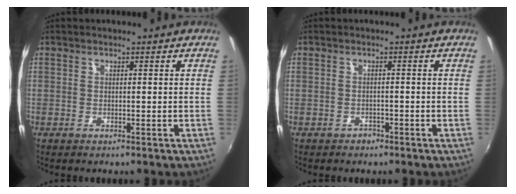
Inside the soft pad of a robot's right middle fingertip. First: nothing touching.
{"total": 1.6, "force": [-1.1, 1.1, 0.2], "torque": [-0.007, 0.000, -0.016]}